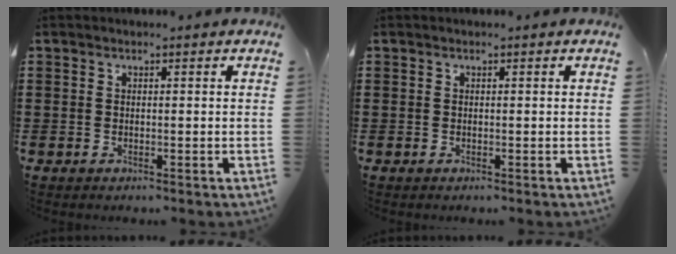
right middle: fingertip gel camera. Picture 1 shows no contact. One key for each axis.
{"total": 0.0}